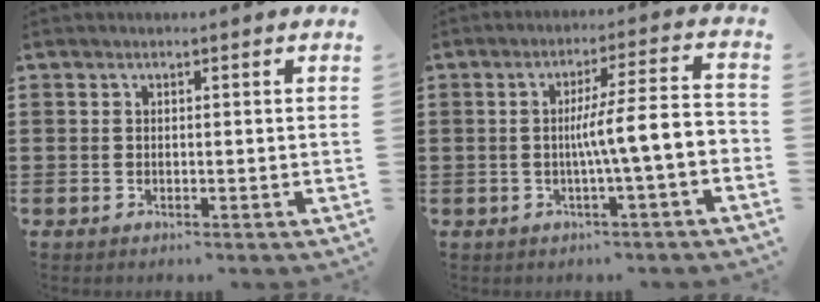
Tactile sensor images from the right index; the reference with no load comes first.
{"total": 7.6, "force": [-1.7, 0.7, 7.4], "torque": [-0.131, -0.001, -0.034]}